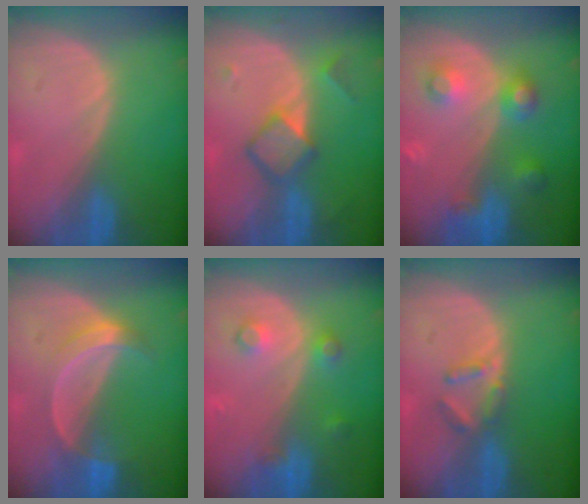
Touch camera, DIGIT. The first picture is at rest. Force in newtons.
{"total": 5.3, "press": 5.3, "slide": 0.1}
{"total": 5.6, "press": 5.6, "slide": 0.3}
{"total": 5.0, "press": 4.9, "slide": 0.7}
{"total": 3.7, "press": 3.4, "slide": 1.5}
{"total": 3.0, "press": 3.0, "slide": 0.4}